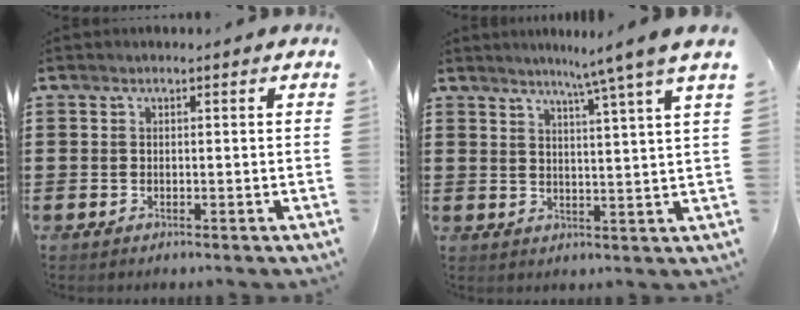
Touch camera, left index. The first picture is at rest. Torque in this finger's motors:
{"motor_torque": [1.54, -0.60, 0.40, 0.12]}